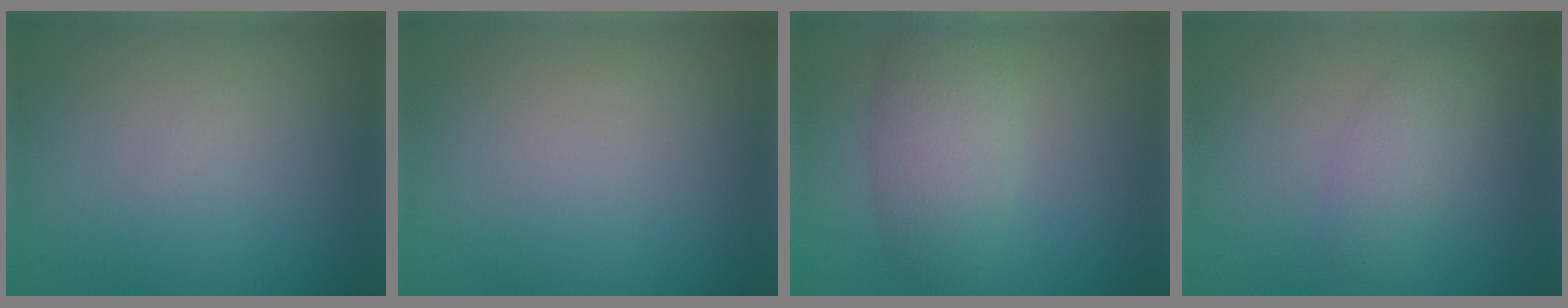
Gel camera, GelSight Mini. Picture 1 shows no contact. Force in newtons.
{"total": 0.0}
{"total": 4.2, "press": 4.2, "slide": 0.2}
{"total": 2.3, "press": 2.3, "slide": 0.1}